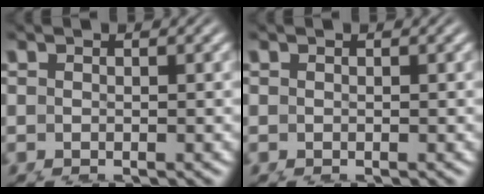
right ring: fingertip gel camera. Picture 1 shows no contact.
{"total": 0.0}